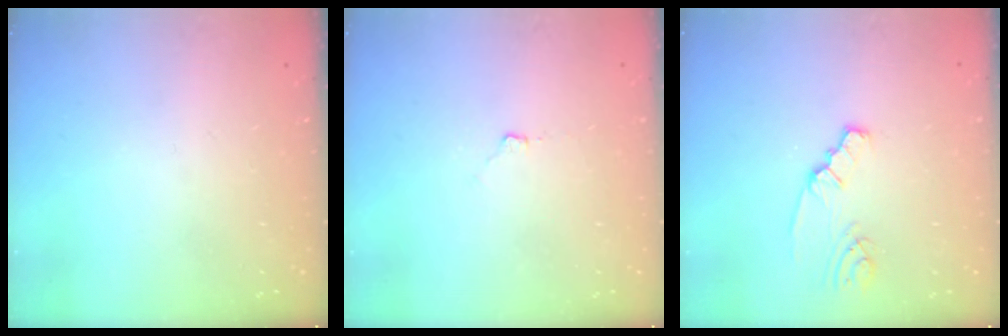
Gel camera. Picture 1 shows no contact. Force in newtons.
{"total": 2.9, "press": 2.8, "slide": 0.4}
{"total": 2.0, "press": 2.0, "slide": 0.1}